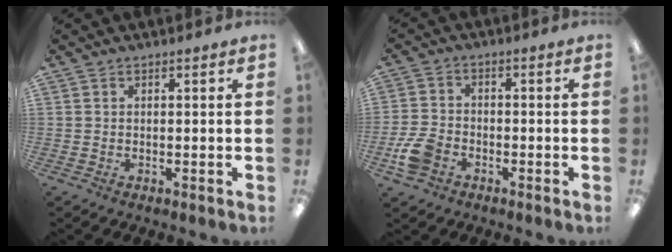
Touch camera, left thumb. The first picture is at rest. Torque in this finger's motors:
{"motor_torque": [-0.04, 0.09, -0.03, 0.04, 0.02]}